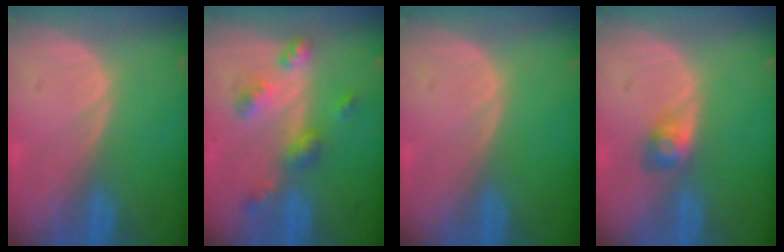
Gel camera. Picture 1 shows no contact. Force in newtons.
{"total": 6.2, "press": 5.5, "slide": 2.9}
{"total": 0.0}
{"total": 2.9, "press": 2.7, "slide": 1.1}